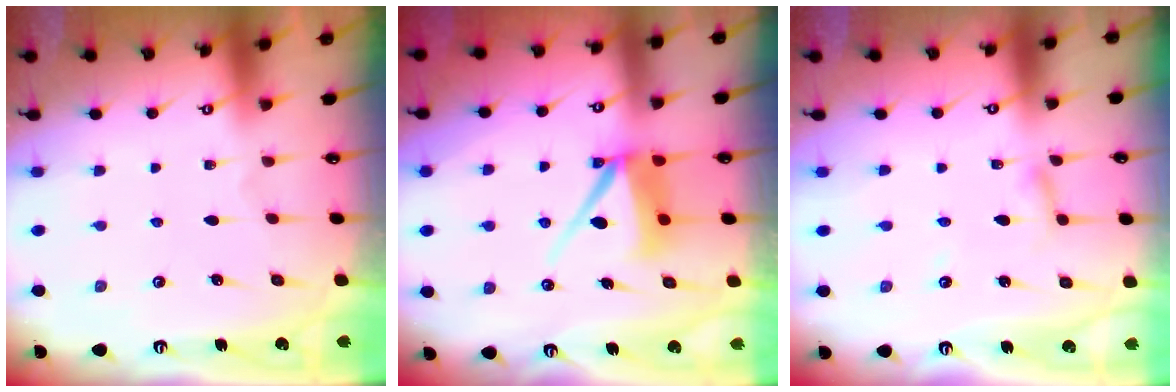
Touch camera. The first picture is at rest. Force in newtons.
{"total": 8.0, "press": 7.9, "slide": 1.0}
{"total": 2.7, "press": 2.7, "slide": 0.2}